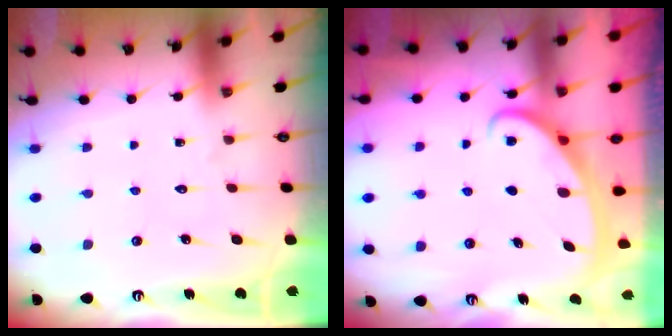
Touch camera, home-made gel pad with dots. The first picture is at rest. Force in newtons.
{"total": 2.6, "press": 2.6, "slide": 0.4}